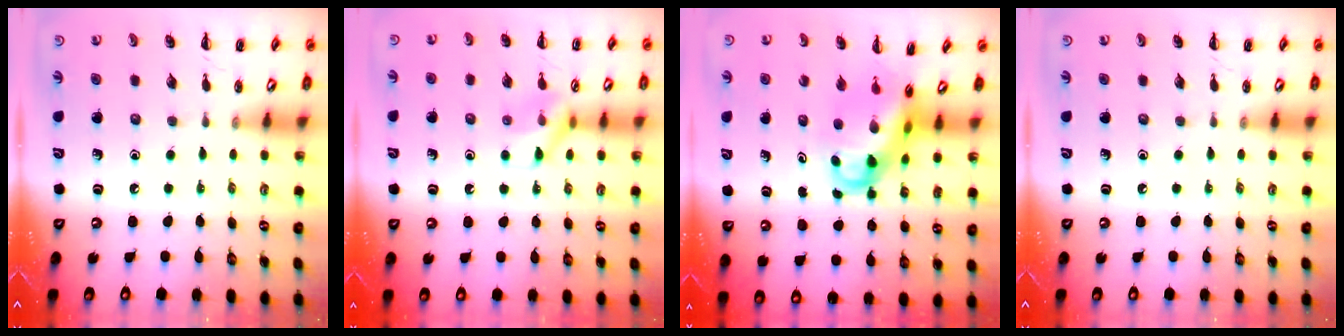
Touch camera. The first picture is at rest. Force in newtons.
{"total": 10.0, "press": 9.9, "slide": 1.3}
{"total": 5.7, "press": 5.5, "slide": 1.5}
{"total": 0.0}